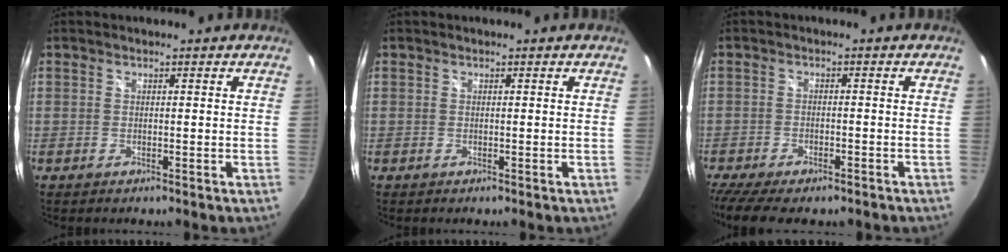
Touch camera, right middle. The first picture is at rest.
{"total": 0.0}
{"total": 10.7, "force": [-8.5, 3.2, 5.7], "torque": [-0.134, -0.042, -0.138]}